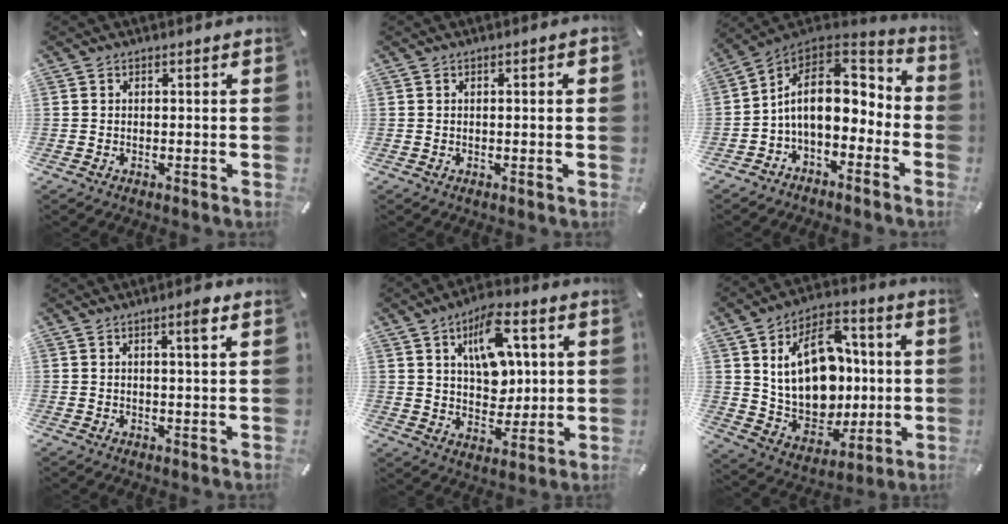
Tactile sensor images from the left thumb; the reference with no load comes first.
{"total": 1.4, "force": [0.2, 0.2, 1.4], "torque": [-0.025, -0.001, 0.002]}
{"total": 14.9, "force": [0.4, 9.9, 11.1], "torque": [-0.200, -0.002, 0.009]}
{"total": 3.9, "force": [1.9, 0.3, 3.4], "torque": [-0.053, -0.004, 0.026]}
{"total": 13.1, "force": [4.7, 8.4, 9.0], "torque": [-0.130, -0.004, 0.083]}
{"total": 19.7, "force": [3.1, 14.9, 12.5], "torque": [-0.215, -0.005, 0.066]}